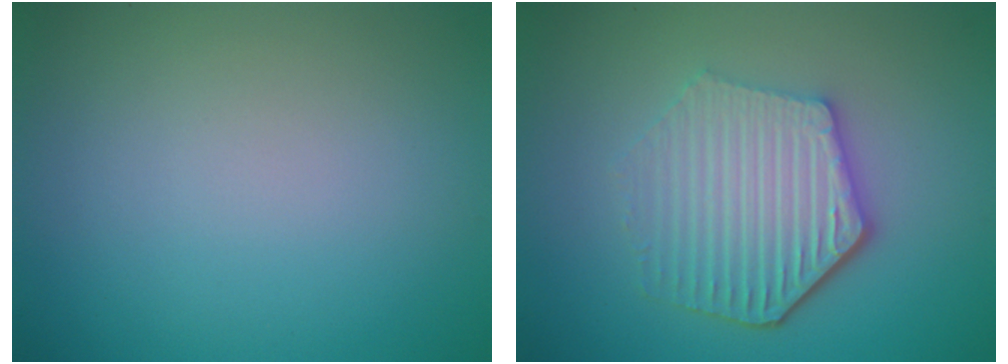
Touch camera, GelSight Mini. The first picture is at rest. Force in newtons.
{"total": 5.6, "press": 4.4, "slide": 3.5}